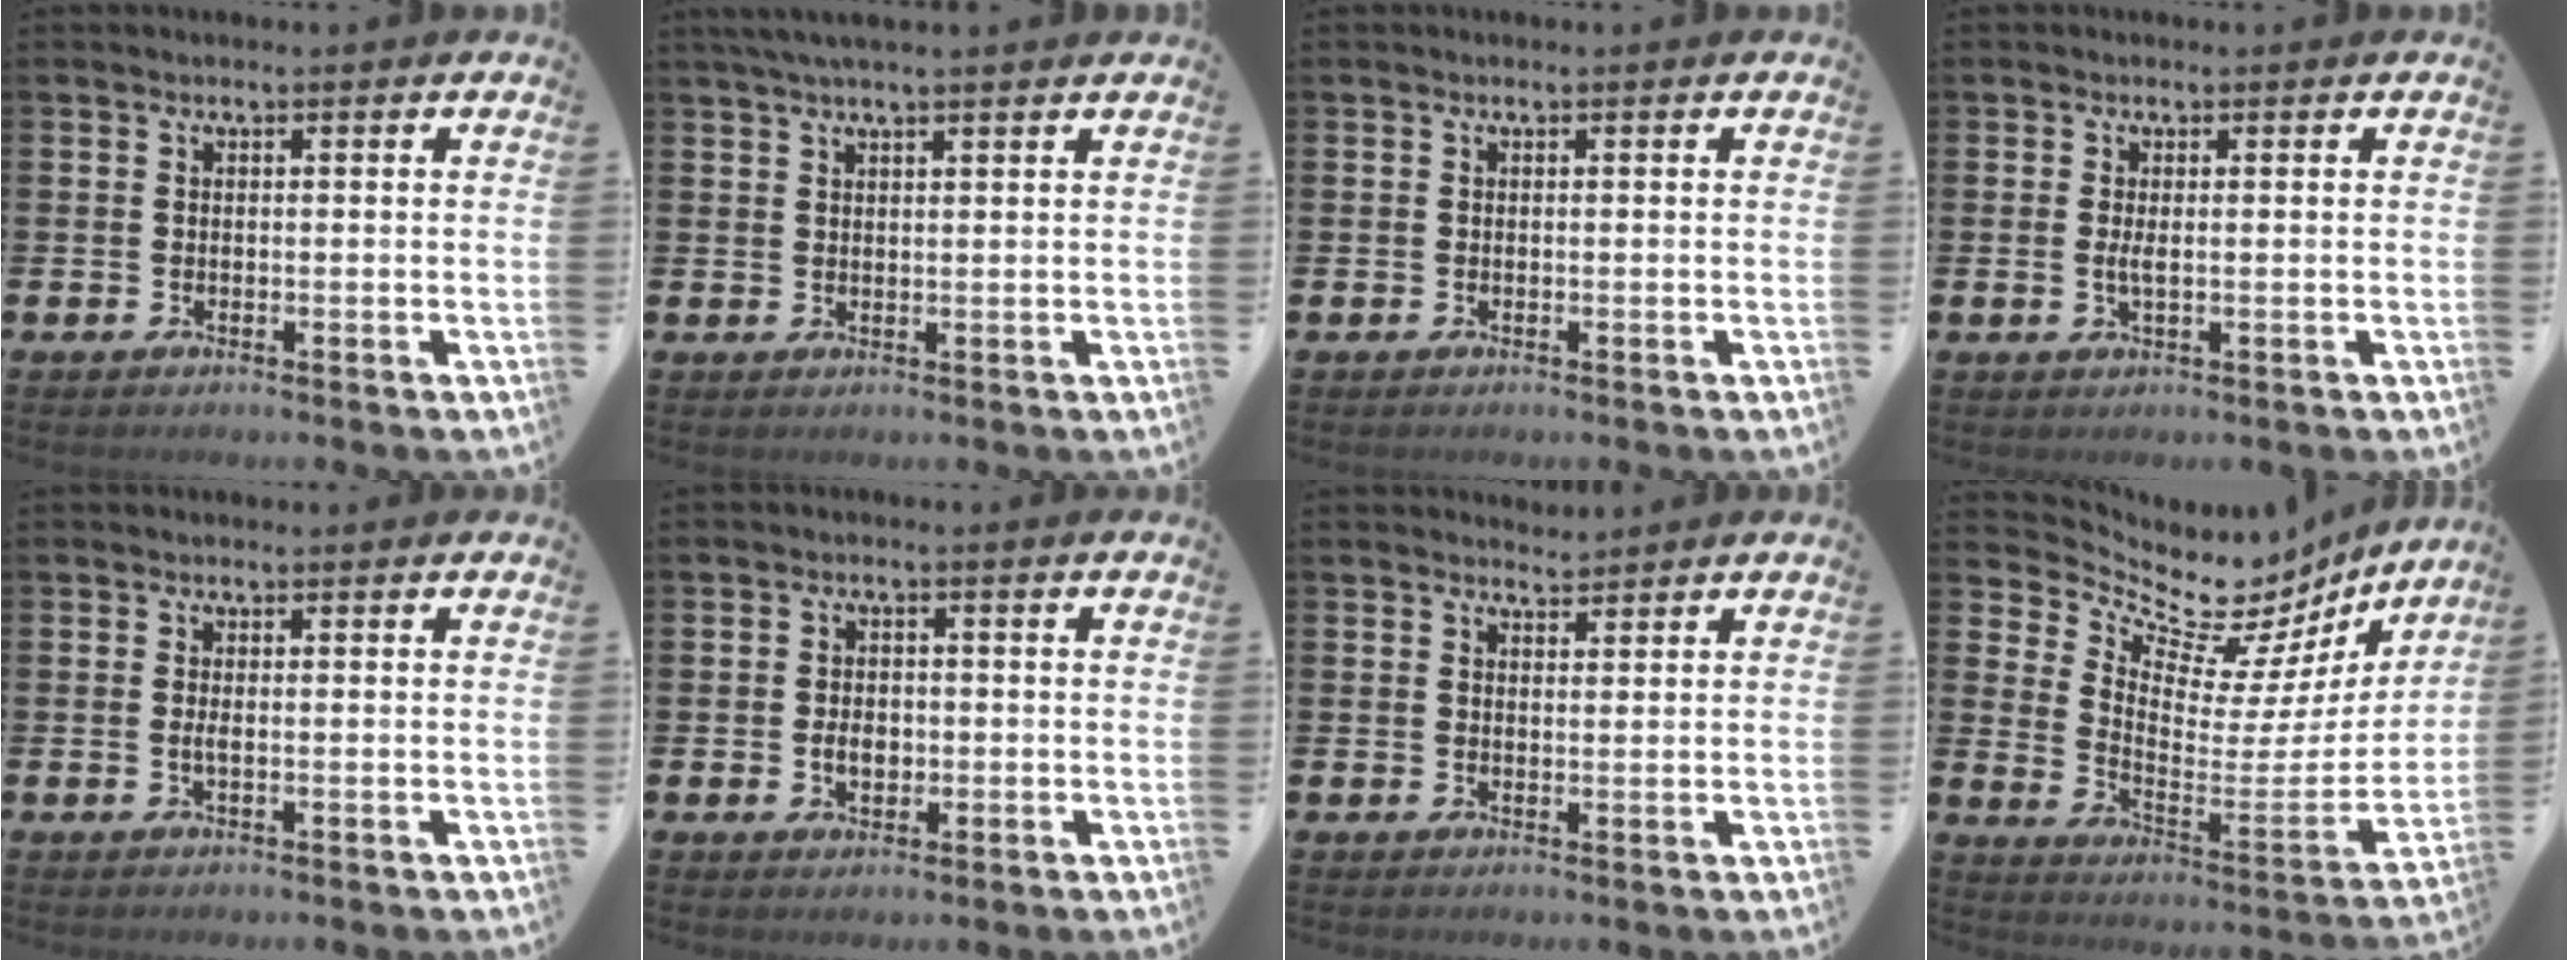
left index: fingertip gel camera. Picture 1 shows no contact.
{"total": 3.0, "force": [2.6, 0.1, 1.5], "torque": [-0.040, 0.002, 0.049]}
{"total": 0.0}
{"total": 1.4, "force": [0.1, 0.3, 1.4], "torque": [-0.018, -0.004, -0.001]}
{"total": 0.9, "force": [-0.1, 0.2, 0.8], "torque": [-0.016, -0.001, -0.002]}
{"total": 2.9, "force": [-0.4, 2.0, 2.0], "torque": [-0.015, -0.004, -0.014]}
{"total": 2.5, "force": [2.5, 0.4, -0.2], "torque": [0.015, -0.016, 0.043]}
{"total": 9.8, "force": [8.2, 4.6, 2.9], "torque": [-0.067, -0.074, 0.137]}